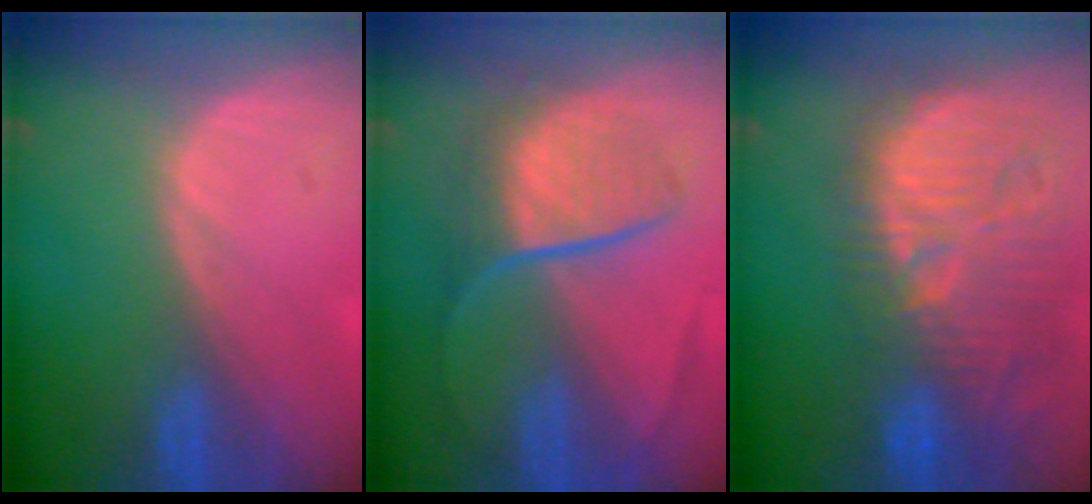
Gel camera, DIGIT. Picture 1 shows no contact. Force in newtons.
{"total": 8.9, "press": 7.5, "slide": 4.7}
{"total": 13.9, "press": 12.7, "slide": 5.5}